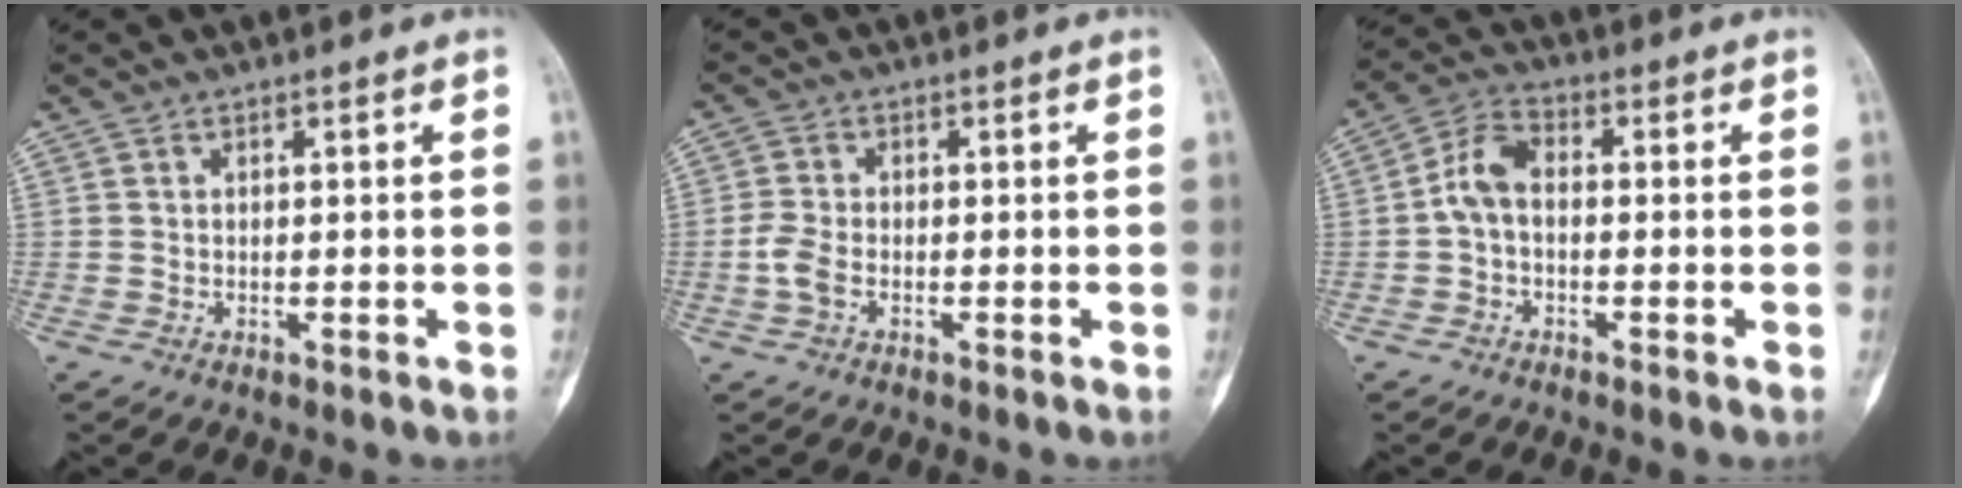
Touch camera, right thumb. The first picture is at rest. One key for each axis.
{"total": 3.6, "fx": -1.2, "fy": 2.0, "fz": 2.7, "tx": -0.068, "ty": 0.008, "tz": -0.028}
{"total": 5.9, "fx": -0.6, "fy": 3.6, "fz": 4.6, "tx": -0.088, "ty": 0.020, "tz": -0.024}